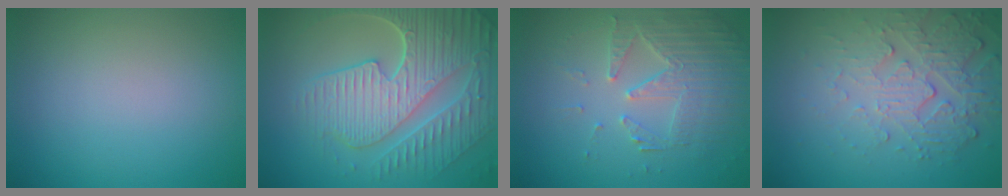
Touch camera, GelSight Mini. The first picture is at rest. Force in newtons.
{"total": 9.4, "press": 6.4, "slide": 6.9}
{"total": 3.9, "press": 3.7, "slide": 1.4}
{"total": 5.4, "press": 3.7, "slide": 4.0}